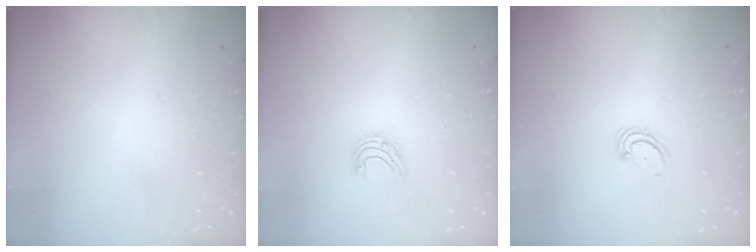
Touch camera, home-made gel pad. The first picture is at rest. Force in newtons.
{"total": 5.5, "press": 5.4, "slide": 0.6}
{"total": 2.9, "press": 2.9, "slide": 0.3}